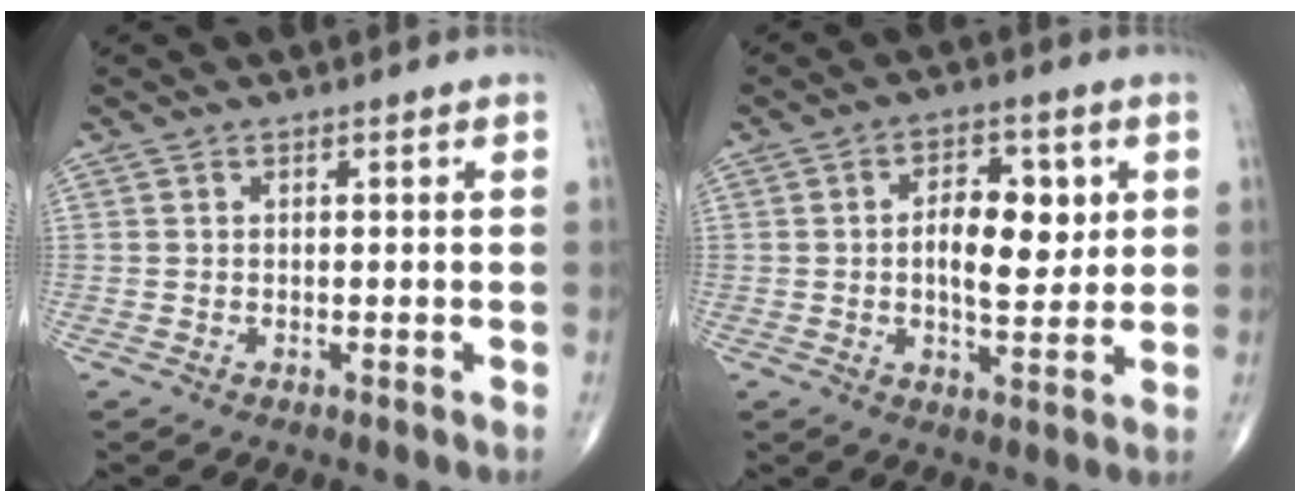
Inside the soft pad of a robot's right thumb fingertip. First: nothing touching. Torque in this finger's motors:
{"motor_torque": [-0.34, 0.35, 0.56, 0.44, 0.17]}